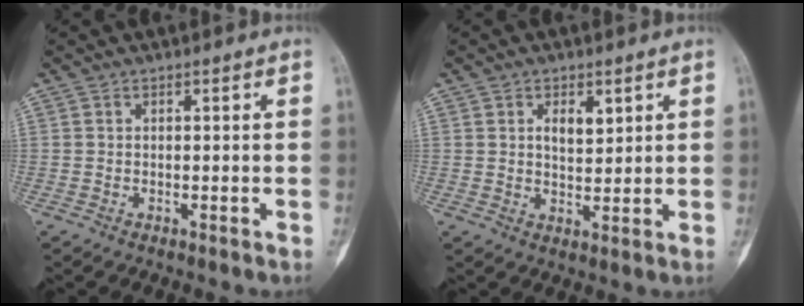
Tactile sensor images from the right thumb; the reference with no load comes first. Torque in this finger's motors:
{"motor_torque": [0.04, 0.03, 0.11, -0.05, 0.00]}